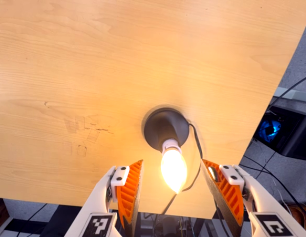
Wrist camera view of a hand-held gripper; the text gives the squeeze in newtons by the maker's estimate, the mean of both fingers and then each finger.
{"total": 0.0}